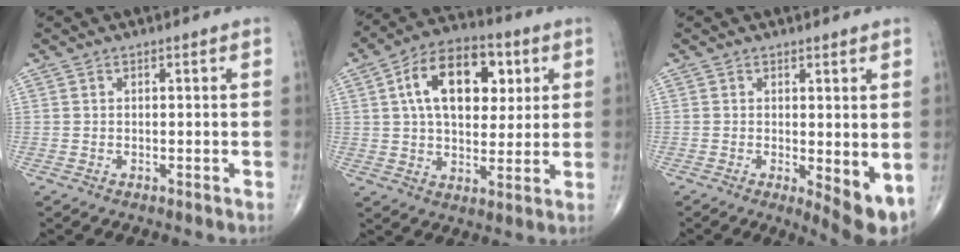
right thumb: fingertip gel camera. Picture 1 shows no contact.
{"total": 16.7, "force": [4.7, 10.0, 12.6], "torque": [-0.168, 0.005, 0.073]}
{"total": 6.3, "force": [-0.5, 2.1, 5.9], "torque": [-0.078, -0.018, -0.004]}